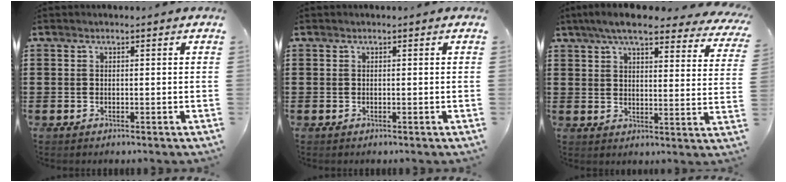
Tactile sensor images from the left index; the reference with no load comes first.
{"total": 0.0}
{"total": 7.8, "force": [6.7, 0.6, 4.0], "torque": [-0.090, -0.021, 0.118]}